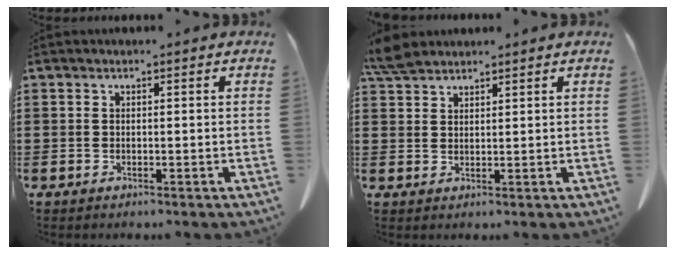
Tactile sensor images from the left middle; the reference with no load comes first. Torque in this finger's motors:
{"motor_torque": [0.32, -0.32, 0.03, 0.03]}